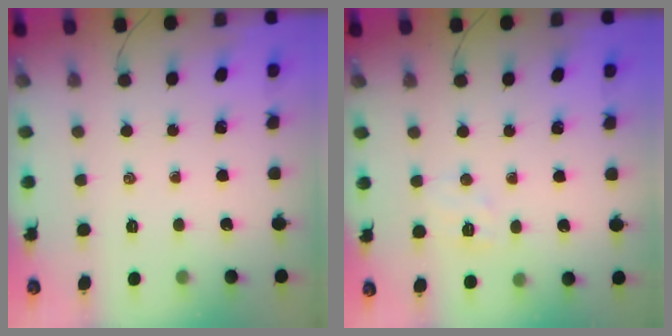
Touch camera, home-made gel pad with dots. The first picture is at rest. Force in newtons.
{"total": 5.2, "press": 5.1, "slide": 1.2}